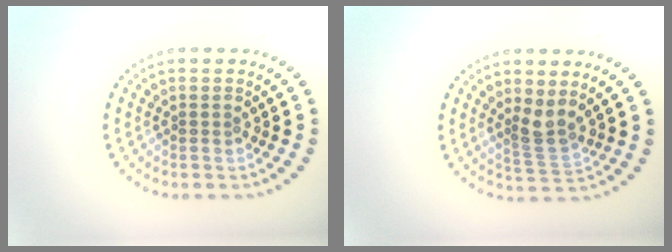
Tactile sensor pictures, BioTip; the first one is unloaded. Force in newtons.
{"total": 2.4, "press": 1.7, "slide": 1.6}